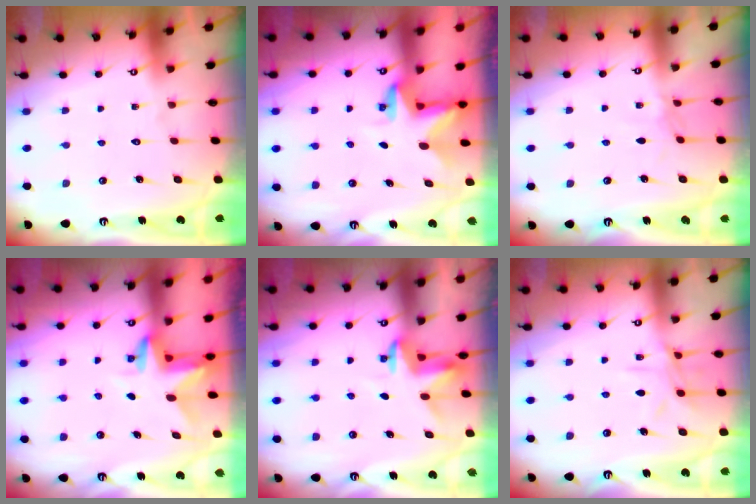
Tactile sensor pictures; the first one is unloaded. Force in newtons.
{"total": 2.8, "press": 2.8, "slide": 0.2}
{"total": 2.8, "press": 2.7, "slide": 0.4}
{"total": 3.1, "press": 3.1, "slide": 0.2}
{"total": 4.0, "press": 4.0, "slide": 0.2}
{"total": 8.6, "press": 8.6, "slide": 0.5}